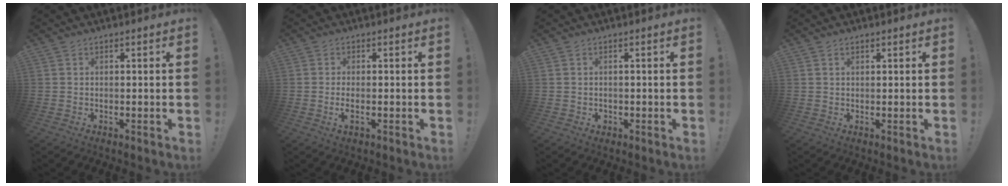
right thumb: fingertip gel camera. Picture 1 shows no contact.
{"total": 2.5, "force": [-0.8, 0.8, 2.2], "torque": [-0.050, 0.000, -0.014]}
{"total": 0.9, "force": [-0.4, 0.8, 0.1], "torque": [-0.009, 0.002, -0.006]}
{"total": 0.8, "force": [0.5, 0.4, 0.4], "torque": [-0.003, -0.001, 0.008]}